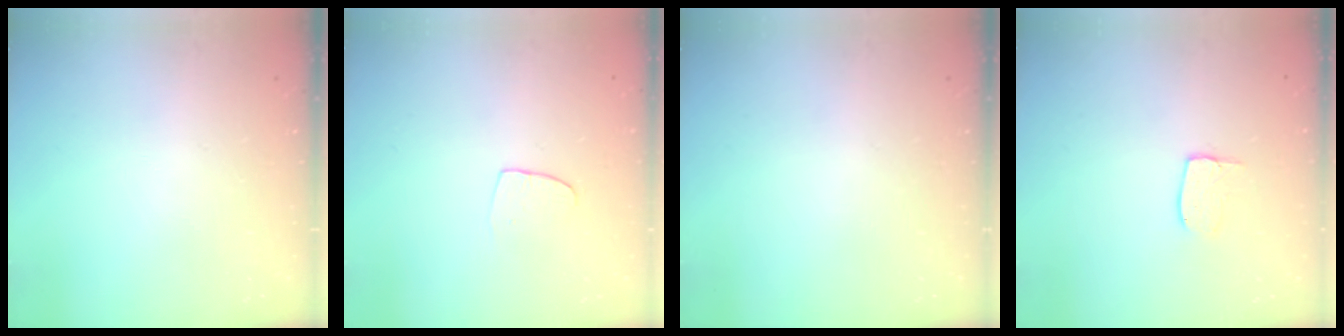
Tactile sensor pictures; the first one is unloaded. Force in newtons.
{"total": 5.8, "press": 5.7, "slide": 0.4}
{"total": 0.0}
{"total": 5.6, "press": 5.6, "slide": 0.3}